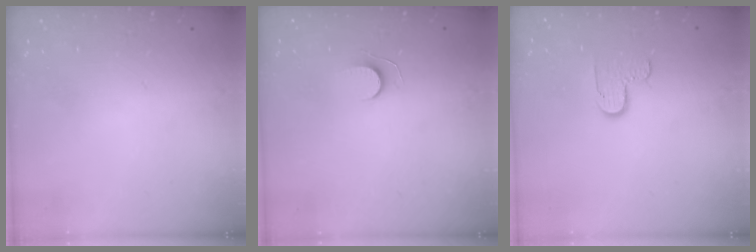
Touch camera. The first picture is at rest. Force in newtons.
{"total": 5.4, "press": 5.4, "slide": 0.5}
{"total": 5.7, "press": 5.7, "slide": 0.5}